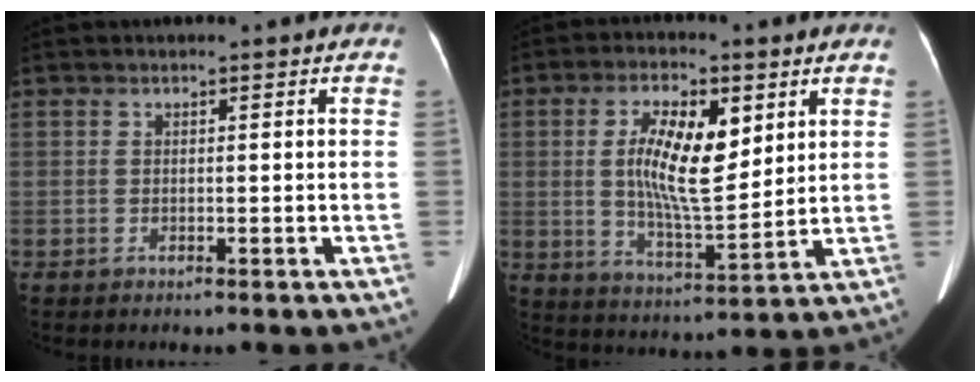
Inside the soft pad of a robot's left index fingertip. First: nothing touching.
{"total": 11.3, "force": [2.8, 3.5, 10.4], "torque": [-0.192, -0.002, 0.052]}